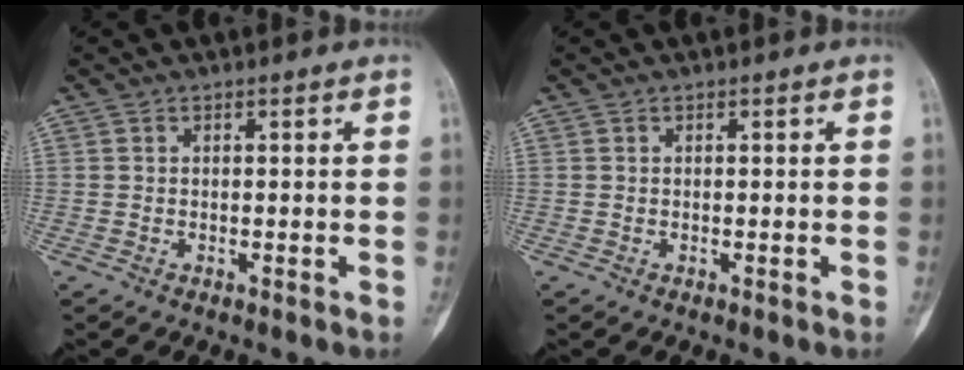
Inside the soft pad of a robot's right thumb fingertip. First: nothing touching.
{"total": 0.0}